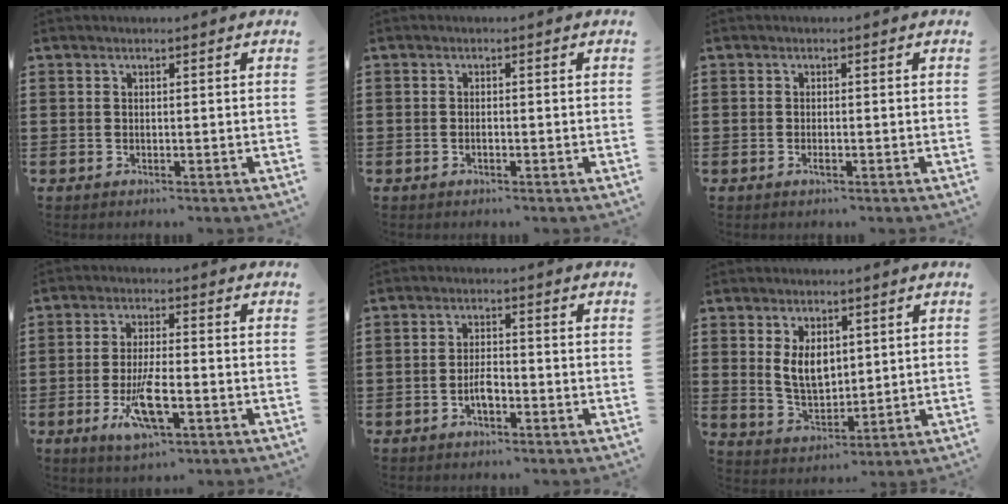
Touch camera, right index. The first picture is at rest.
{"total": 0.8, "force": [-0.4, 0.2, 0.7], "torque": [-0.014, -0.005, -0.005]}
{"total": 1.0, "force": [-0.4, 0.2, 0.8], "torque": [-0.017, -0.006, -0.006]}
{"total": 7.7, "force": [-2.9, 2.3, 6.8], "torque": [-0.134, -0.009, -0.050]}
{"total": 3.4, "force": [-1.5, 1.3, 2.8], "torque": [-0.066, 0.001, -0.031]}
{"total": 6.0, "force": [1.7, 3.7, 4.4], "torque": [-0.089, 0.006, 0.030]}